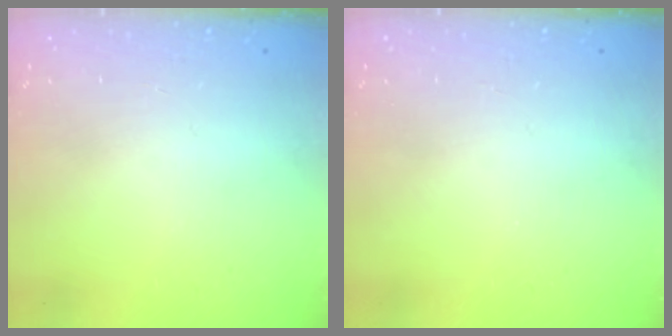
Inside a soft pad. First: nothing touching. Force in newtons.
{"total": 0.0}